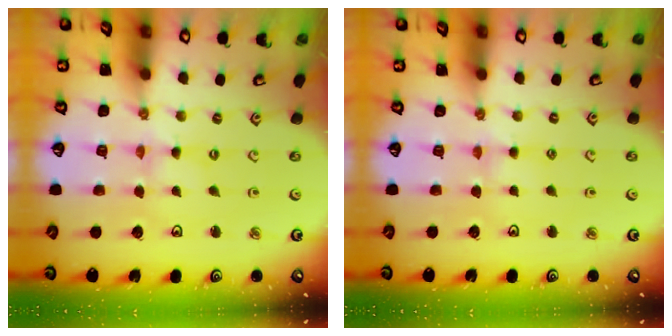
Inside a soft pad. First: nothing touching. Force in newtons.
{"total": 2.6, "press": 2.6, "slide": 0.4}